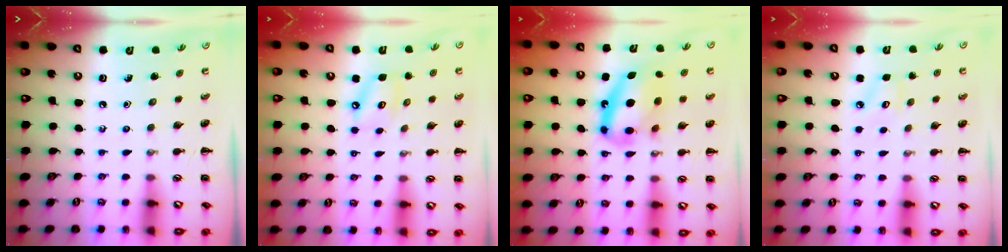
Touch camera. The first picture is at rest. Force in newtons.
{"total": 6.9, "press": 6.8, "slide": 0.7}
{"total": 13.1, "press": 12.7, "slide": 3.2}
{"total": 3.8, "press": 3.6, "slide": 1.1}